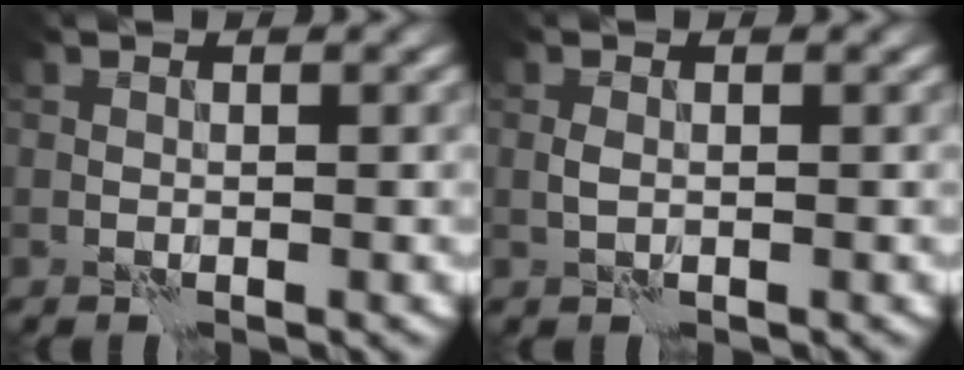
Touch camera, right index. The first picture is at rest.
{"total": 0.8, "force": [0.2, 0.5, 0.6], "torque": [-0.016, 0.002, 0.002]}